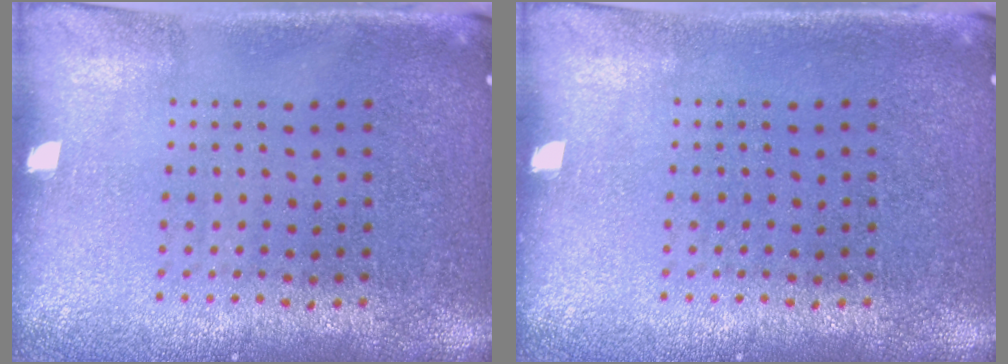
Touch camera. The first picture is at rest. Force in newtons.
{"total": 0.0}